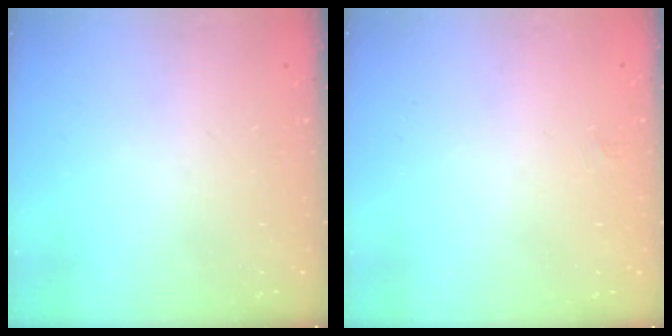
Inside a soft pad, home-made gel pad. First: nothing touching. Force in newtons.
{"total": 1.9, "press": 1.9, "slide": 0.3}